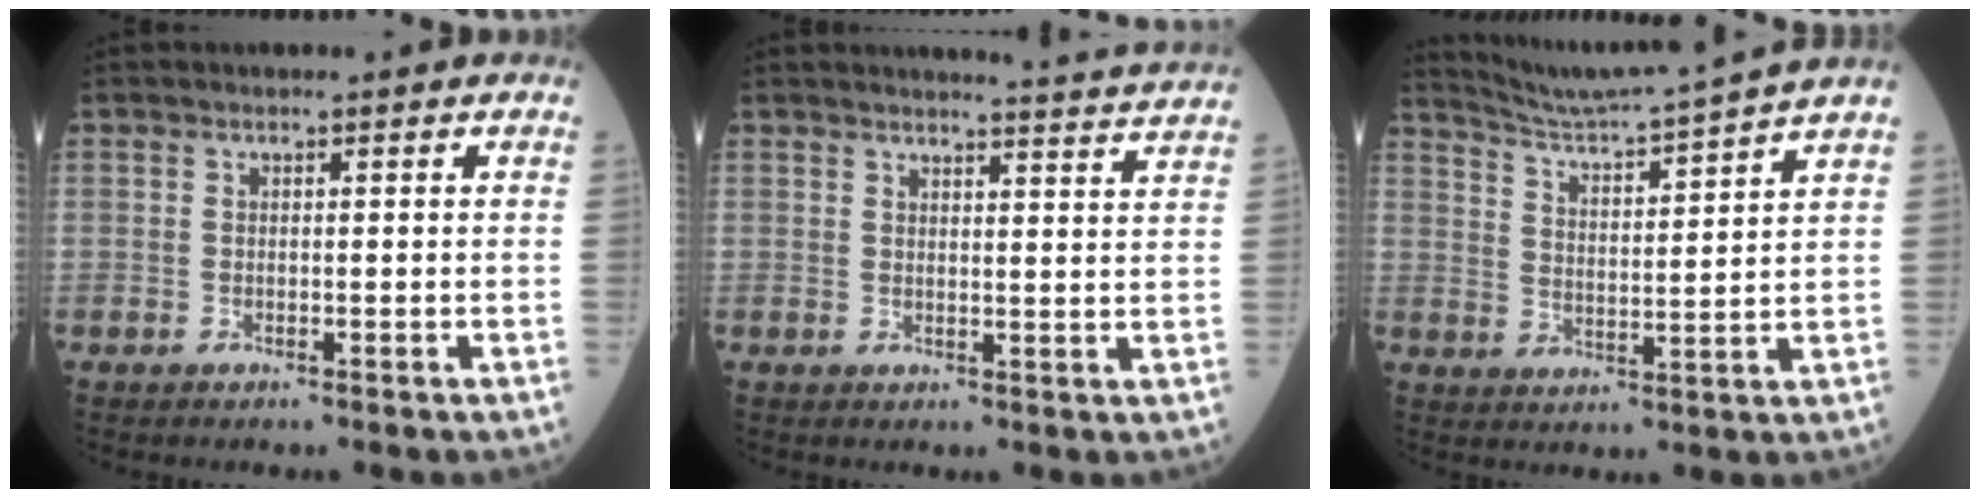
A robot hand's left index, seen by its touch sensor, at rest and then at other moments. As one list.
[{"total": 7.6, "force": [7.3, -1.7, 0.9], "torque": [-0.023, -0.032, 0.076]}, {"total": 12.4, "force": [11.5, -2.8, 3.7], "torque": [-0.080, -0.021, 0.180]}]